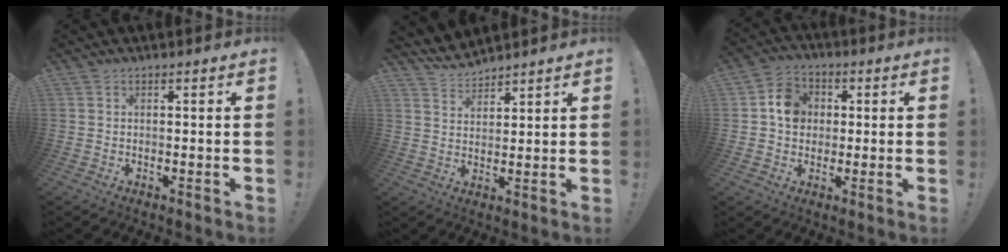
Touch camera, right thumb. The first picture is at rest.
{"total": 6.7, "force": [6.2, 2.3, 1.2], "torque": [-0.038, -0.036, 0.120]}
{"total": 9.0, "force": [1.2, 7.9, 4.1], "torque": [-0.049, 0.012, 0.028]}